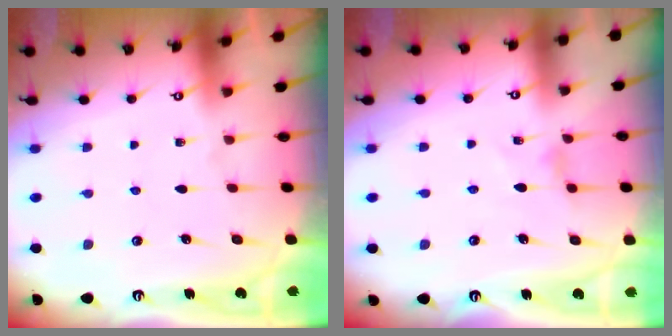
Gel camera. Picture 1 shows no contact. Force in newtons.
{"total": 1.3, "press": 1.3, "slide": 0.4}